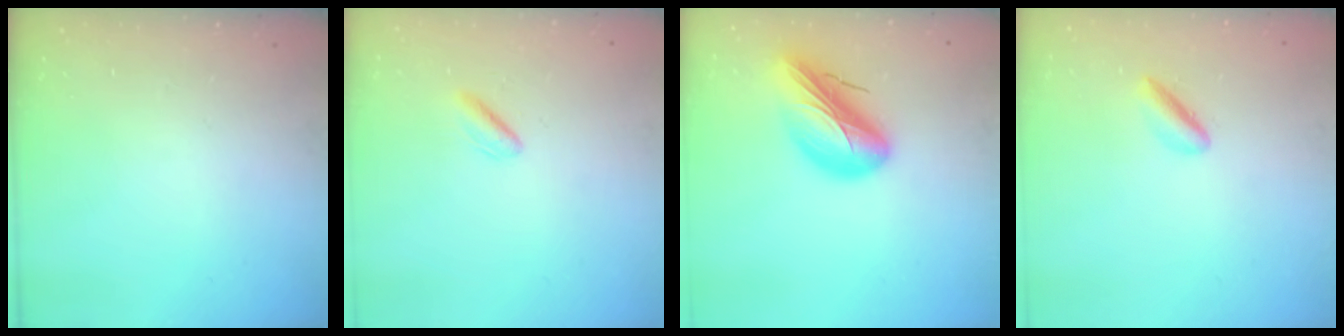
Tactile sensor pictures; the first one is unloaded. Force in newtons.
{"total": 1.1, "press": 0.8, "slide": 0.8}
{"total": 16.6, "press": 16.2, "slide": 3.7}
{"total": 2.1, "press": 2.0, "slide": 0.5}